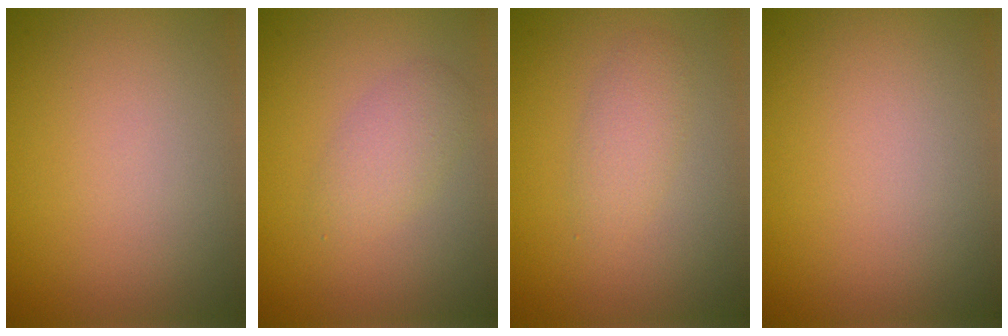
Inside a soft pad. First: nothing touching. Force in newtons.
{"total": 2.2, "press": 2.2, "slide": 0.0}
{"total": 1.9, "press": 1.9, "slide": 0.0}
{"total": 0.0}